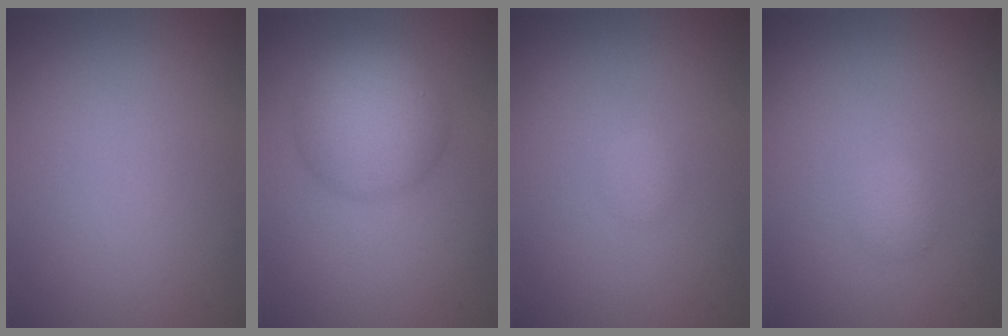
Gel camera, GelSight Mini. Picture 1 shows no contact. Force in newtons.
{"total": 6.3, "press": 6.3, "slide": 0.1}
{"total": 0.8, "press": 0.8, "slide": 0.1}
{"total": 1.0, "press": 1.0, "slide": 0.1}